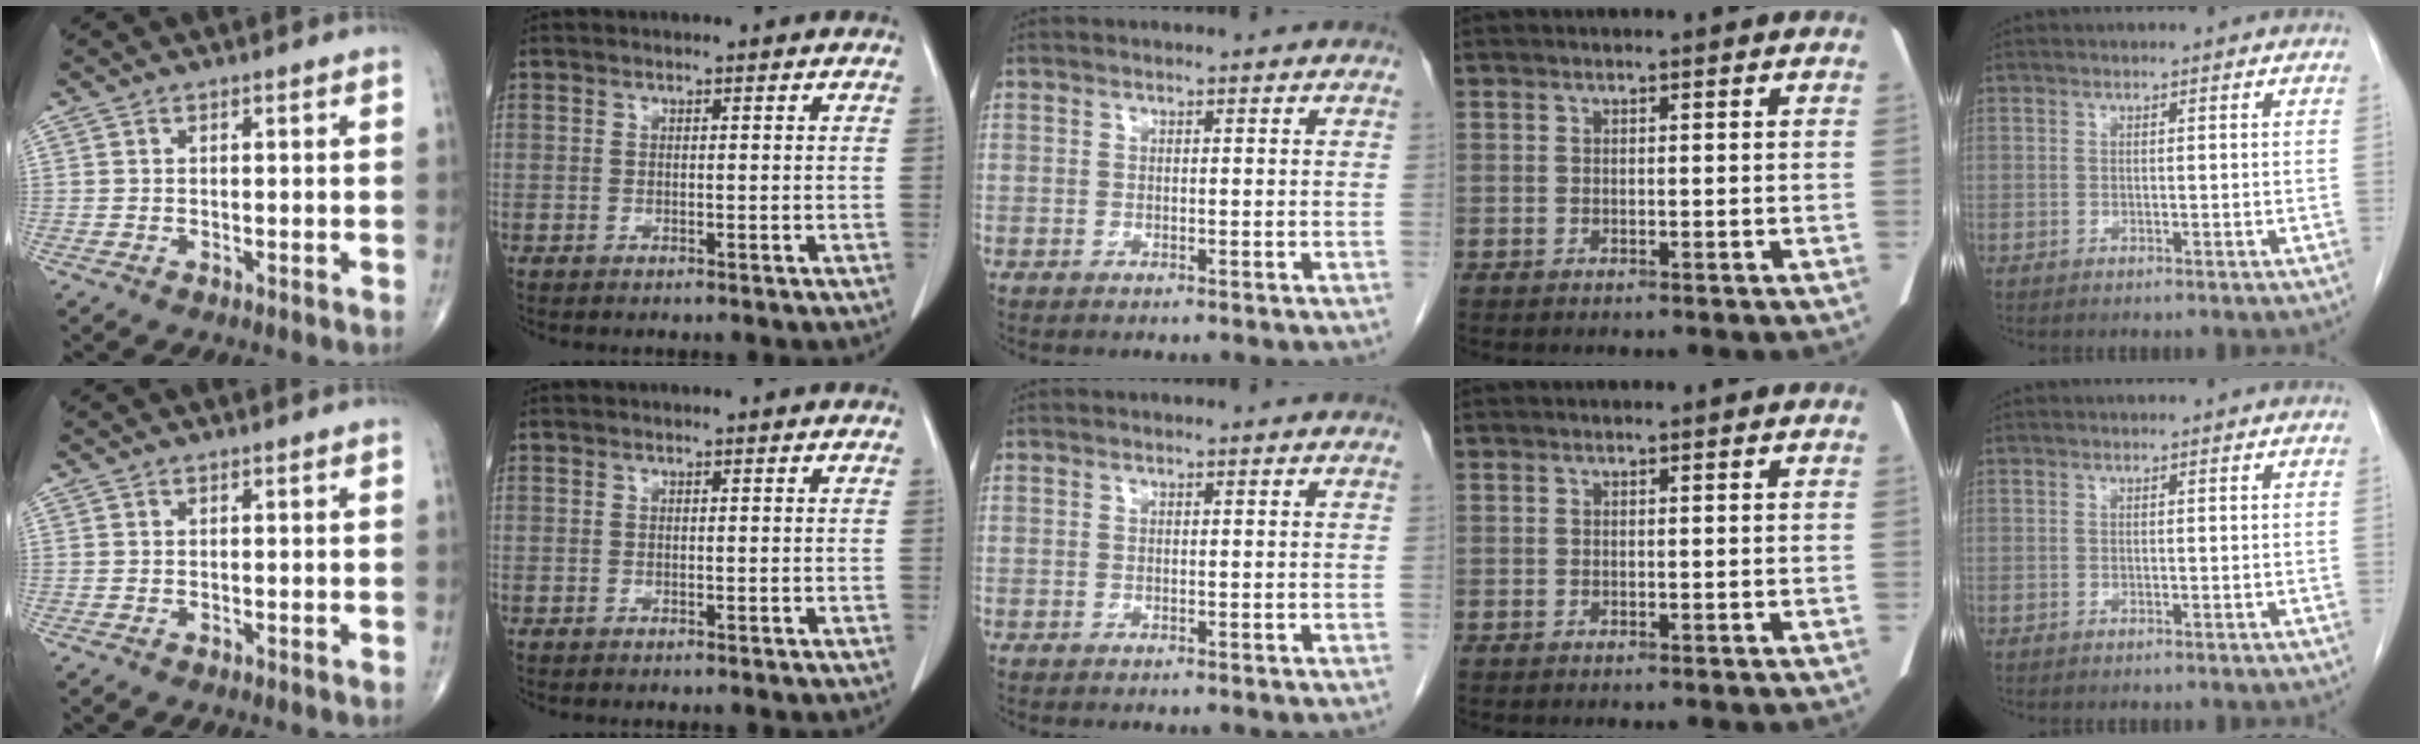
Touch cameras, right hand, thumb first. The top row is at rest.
{}